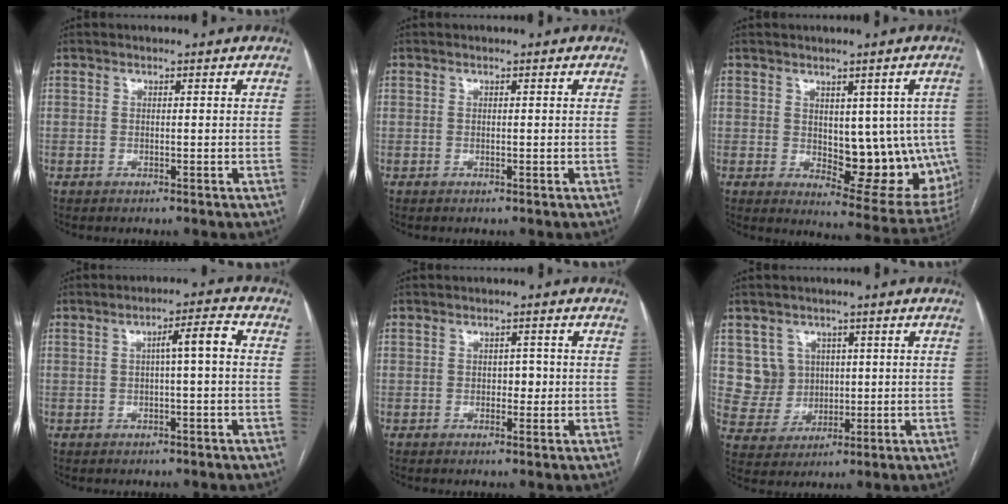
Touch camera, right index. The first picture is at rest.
{"total": 0.0}
{"total": 13.4, "force": [-0.2, 6.5, 11.7], "torque": [-0.125, 0.001, 0.018]}
{"total": 4.4, "force": [0.3, 0.3, 4.3], "torque": [-0.065, 0.013, 0.003]}
{"total": 1.8, "force": [-0.2, 1.2, 1.3], "torque": [-0.012, 0.005, -0.003]}
{"total": 6.1, "force": [2.0, 5.7, 0.6], "torque": [-0.016, 0.020, 0.048]}